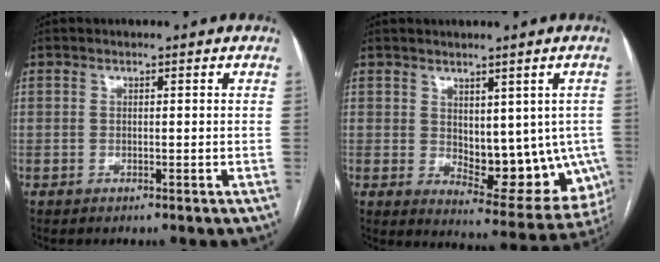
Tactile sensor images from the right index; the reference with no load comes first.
{"total": 13.0, "force": [-0.5, 7.0, 11.0], "torque": [-0.128, -0.008, 0.009]}